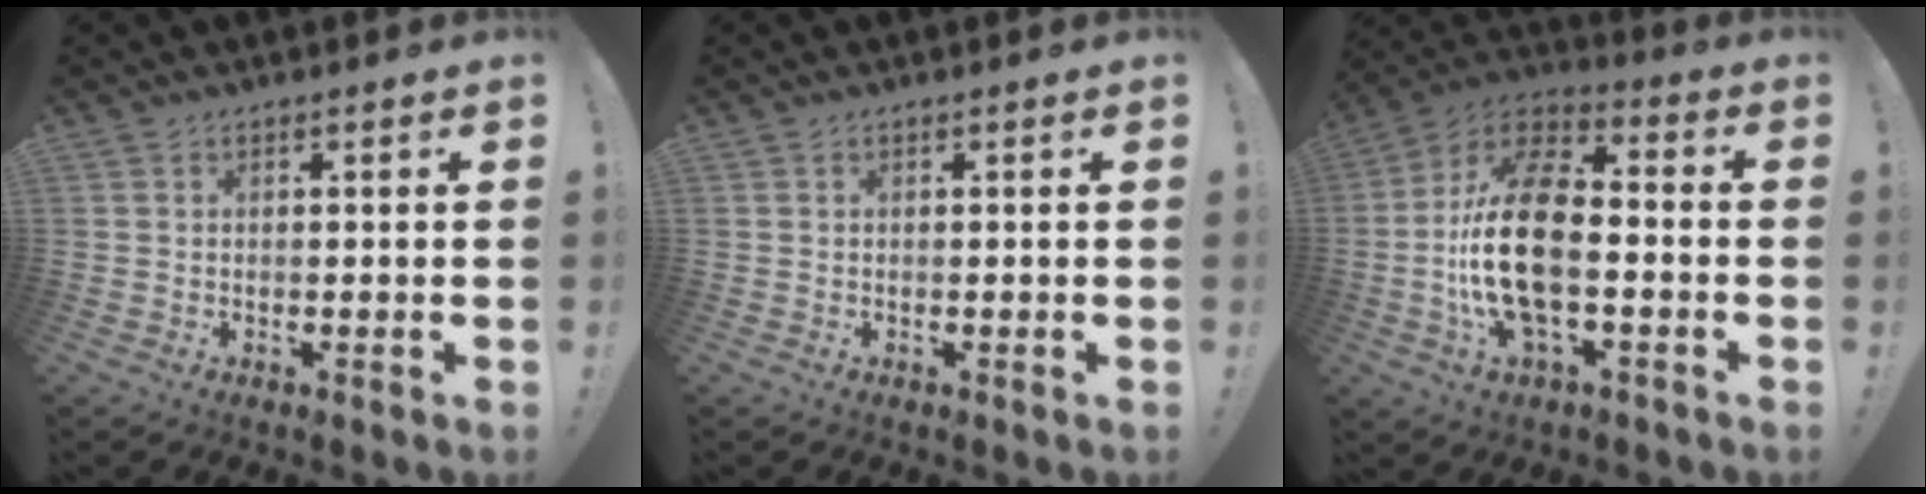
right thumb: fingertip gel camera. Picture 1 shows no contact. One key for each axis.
{"total": 0.0}
{"total": 20.9, "fx": -2.9, "fy": 10.6, "fz": 17.8, "tx": -0.351, "ty": 0.018, "tz": -0.048}